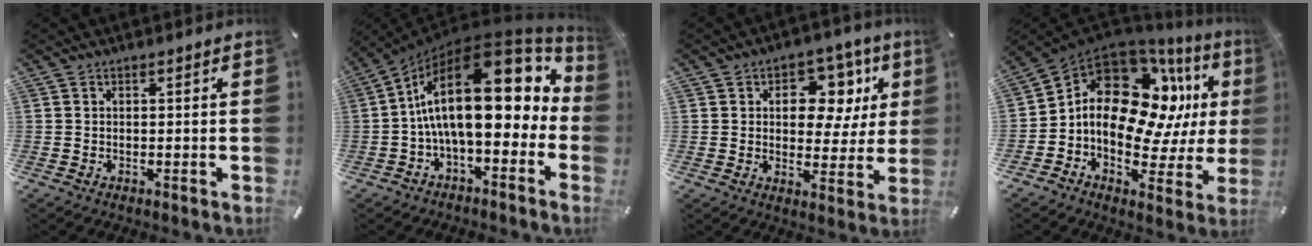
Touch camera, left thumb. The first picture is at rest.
{"total": 24.7, "force": [4.1, 11.6, 21.4], "torque": [-0.374, -0.038, 0.067]}
{"total": 11.3, "force": [4.2, 8.3, 6.5], "torque": [-0.074, -0.023, 0.070]}
{"total": 17.9, "force": [3.7, 12.2, 12.5], "torque": [-0.211, -0.029, 0.061]}